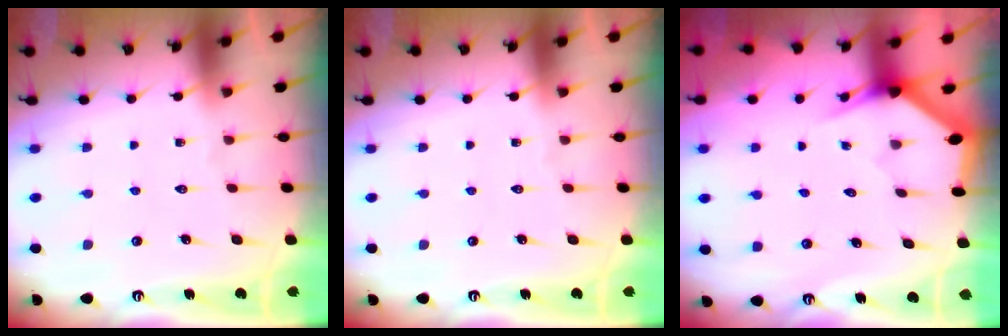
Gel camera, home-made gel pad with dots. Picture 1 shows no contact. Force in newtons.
{"total": 0.0}
{"total": 2.9, "press": 2.9, "slide": 0.1}